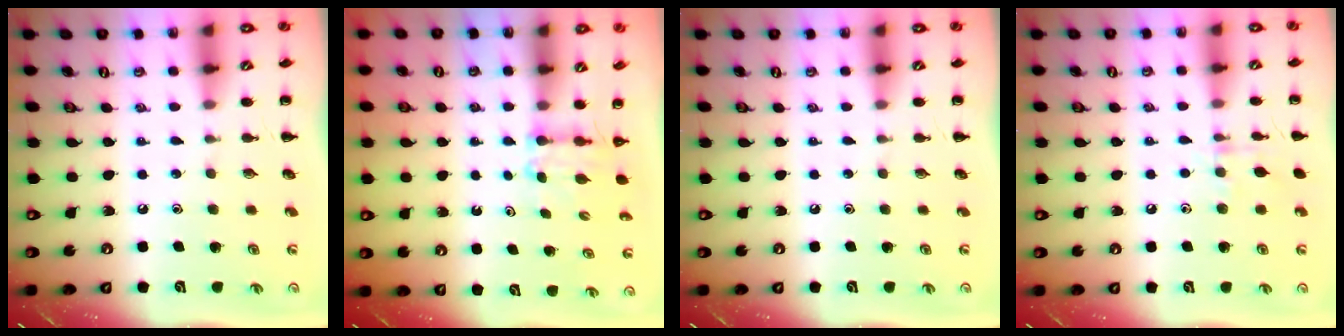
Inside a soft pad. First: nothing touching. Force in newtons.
{"total": 2.7, "press": 2.5, "slide": 1.1}
{"total": 0.0}
{"total": 7.6, "press": 7.5, "slide": 1.4}